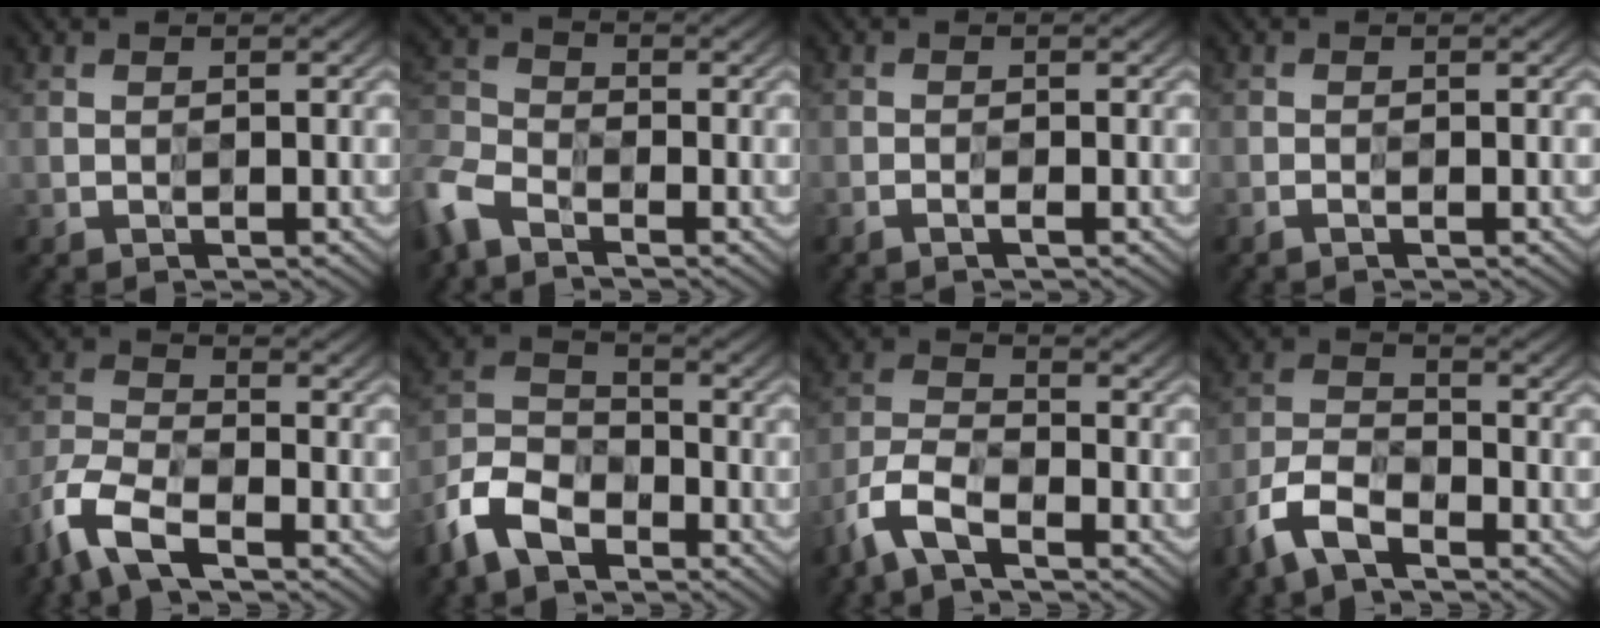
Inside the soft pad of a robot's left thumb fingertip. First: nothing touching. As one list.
[{"total": 8.1, "force": [-6.0, 4.0, 3.8], "torque": [-0.090, -0.020, -0.137]}, {"total": 0.9, "force": [-0.8, -0.1, 0.4], "torque": [-0.004, 0.000, -0.019]}, {"total": 0.6, "force": [-0.5, -0.1, 0.3], "torque": [-0.004, -0.001, -0.014]}, {"total": 9.2, "force": [-6.8, 3.3, 5.3], "torque": [-0.123, -0.015, -0.148]}, {"total": 9.3, "force": [-6.7, 4.8, 4.2], "torque": [-0.089, -0.006, -0.149]}, {"total": 7.4, "force": [-5.7, 2.5, 4.0], "torque": [-0.085, -0.007, -0.126]}, {"total": 7.9, "force": [-6.0, 3.0, 4.0], "torque": [-0.083, -0.006, -0.131]}]